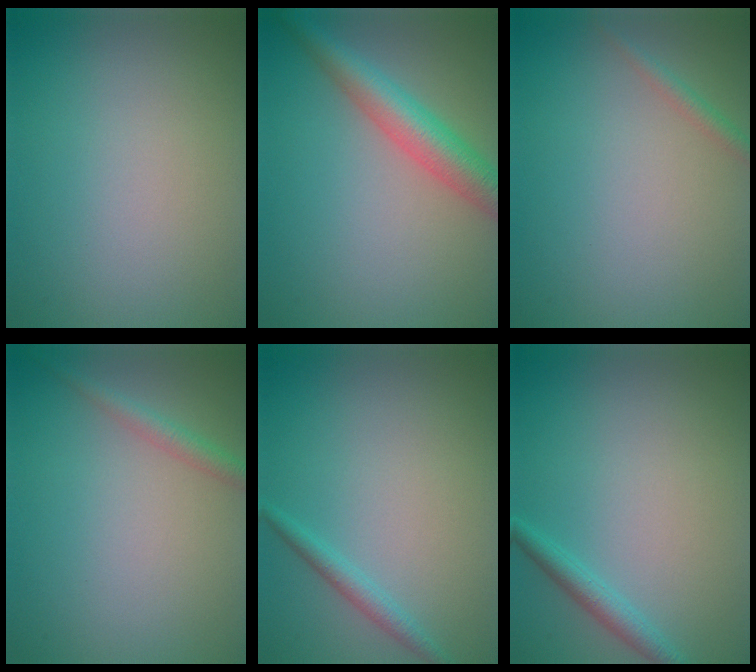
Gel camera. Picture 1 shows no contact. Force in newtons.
{"total": 5.1, "press": 5.1, "slide": 0.1}
{"total": 1.2, "press": 1.2, "slide": 0.0}
{"total": 1.7, "press": 1.7, "slide": 0.1}
{"total": 1.5, "press": 1.5, "slide": 0.0}
{"total": 1.8, "press": 1.8, "slide": 0.1}